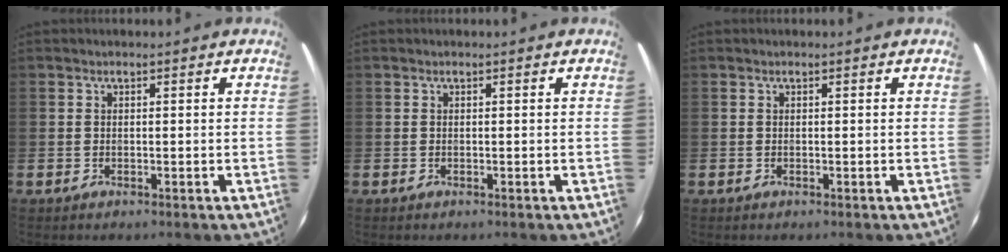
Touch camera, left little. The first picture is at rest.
{"total": 0.0}
{"total": 0.0}